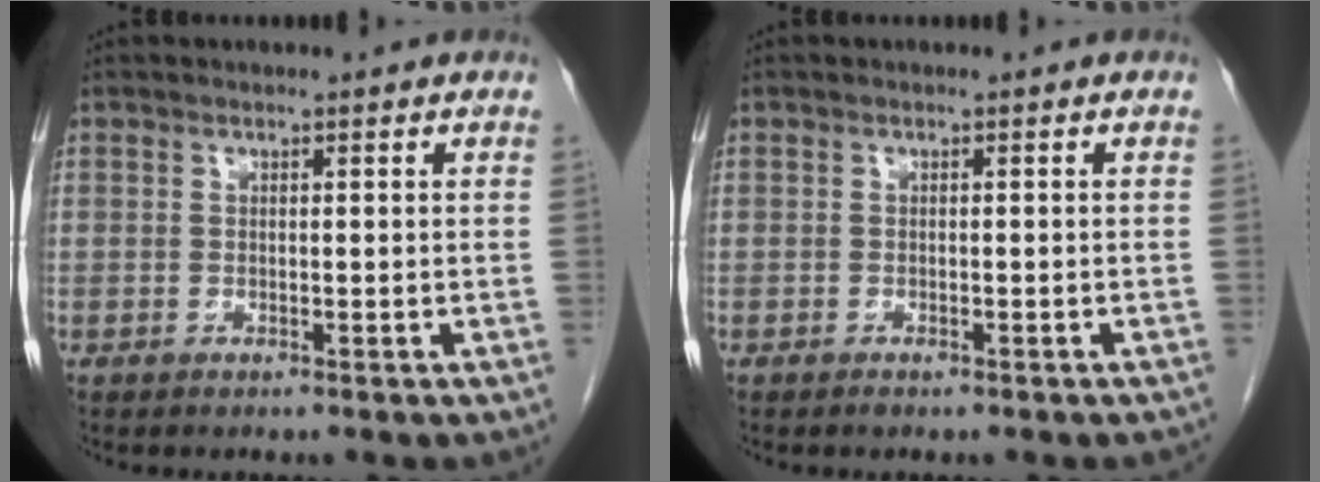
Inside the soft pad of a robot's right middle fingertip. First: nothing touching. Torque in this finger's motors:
{"motor_torque": [-0.13, -0.07, 0.03, 0.00]}